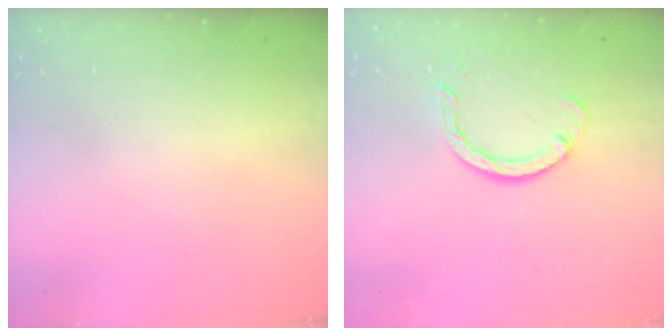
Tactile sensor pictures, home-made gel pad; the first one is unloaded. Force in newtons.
{"total": 4.2, "press": 4.2, "slide": 0.1}